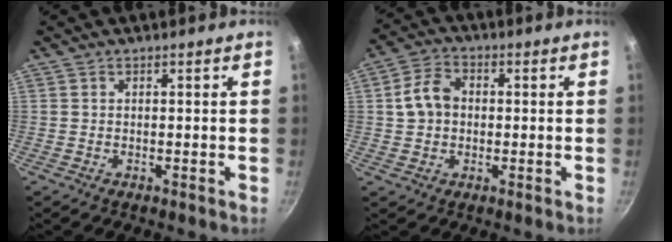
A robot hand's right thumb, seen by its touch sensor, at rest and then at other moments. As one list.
[{"total": 6.8, "force": [0.3, 5.3, 4.2], "torque": [-0.061, 0.021, -0.002]}]